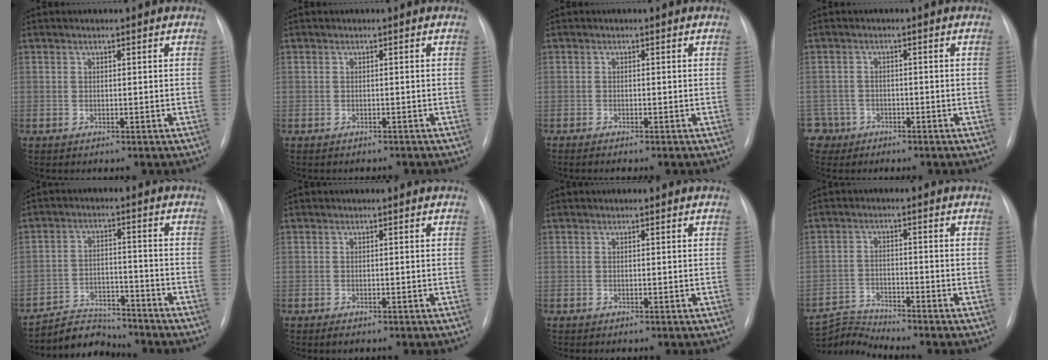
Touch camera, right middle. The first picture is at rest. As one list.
[{"total": 1.6, "force": [-1.4, 0.8, 0.0], "torque": [-0.002, 0.000, -0.019]}, {"total": 1.6, "force": [-1.3, -0.1, 0.9], "torque": [-0.013, -0.003, -0.016]}, {"total": 3.7, "force": [-2.3, 2.8, -0.8], "torque": [0.016, 0.009, -0.042]}, {"total": 6.9, "force": [-6.7, 1.5, -0.4], "torque": [0.003, 0.009, -0.114]}, {"total": 0.9, "force": [-0.6, 0.4, 0.5], "torque": [-0.010, -0.002, -0.005]}, {"total": 0.0}, {"total": 5.1, "force": [-4.4, -1.9, -1.7], "torque": [0.023, -0.014, -0.082]}]